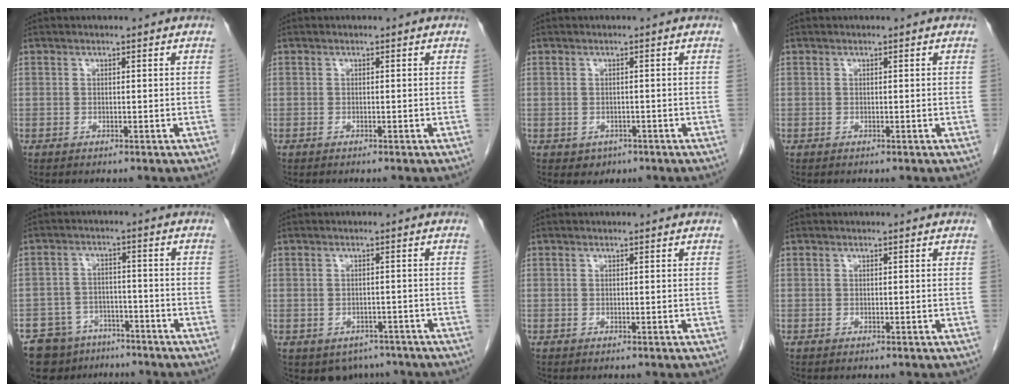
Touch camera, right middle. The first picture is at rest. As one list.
[{"total": 0.0}, {"total": 1.9, "force": [-0.9, 1.6, 0.5], "torque": [-0.007, 0.004, -0.005]}, {"total": 0.0}, {"total": 9.6, "force": [-7.3, 6.1, 1.2], "torque": [-0.027, 0.019, -0.111]}, {"total": 4.7, "force": [-3.3, 3.2, 0.9], "torque": [-0.002, 0.007, -0.041]}, {"total": 0.0}, {"total": 0.0}]